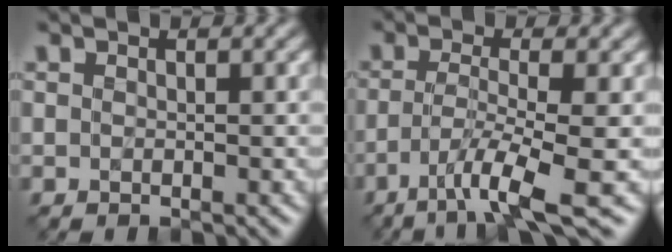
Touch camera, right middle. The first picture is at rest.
{"total": 4.4, "force": [-2.5, -0.3, 3.6], "torque": [-0.071, -0.004, -0.053]}